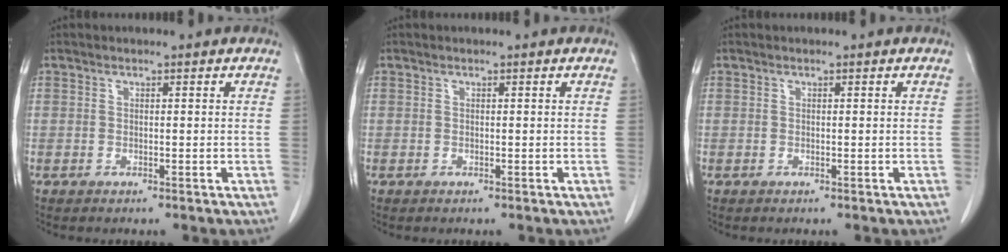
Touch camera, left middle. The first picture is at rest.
{"total": 0.0}
{"total": 0.0}